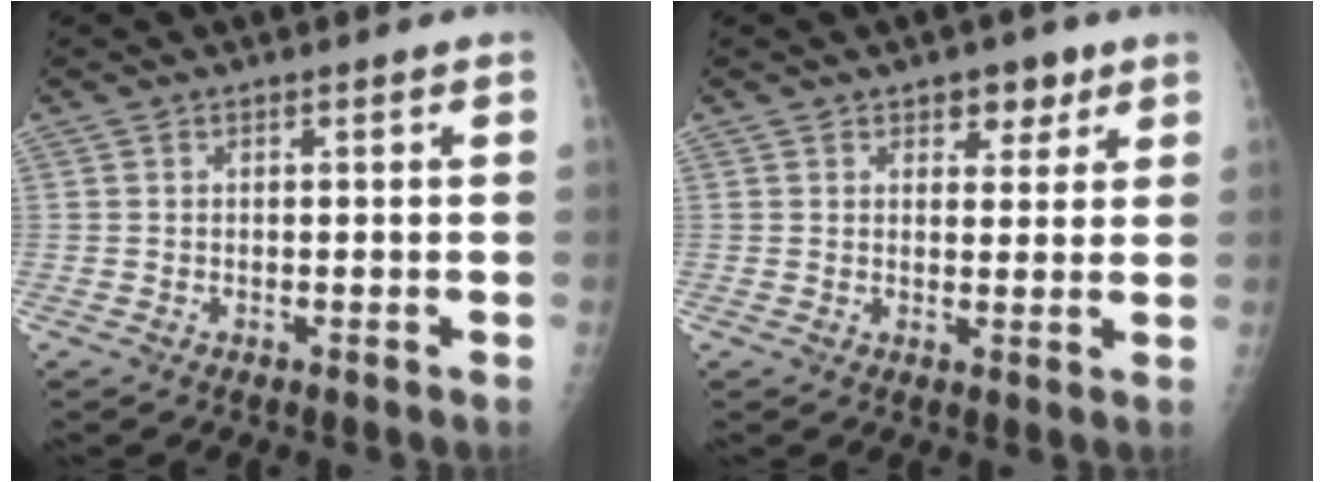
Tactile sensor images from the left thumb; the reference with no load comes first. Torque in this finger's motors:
{"motor_torque": [0.28, 0.10, 0.10, -0.03, 0.00]}